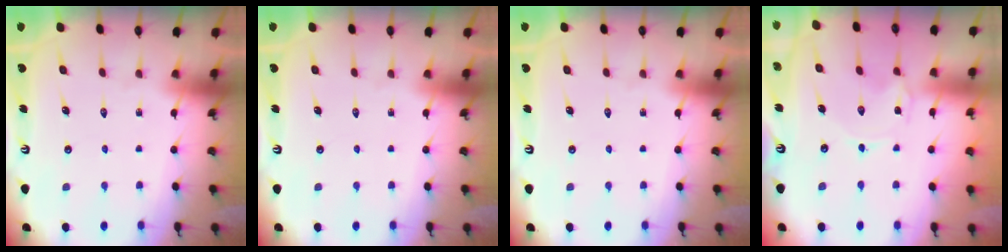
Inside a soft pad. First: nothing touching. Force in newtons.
{"total": 0.0}
{"total": 0.0}
{"total": 0.0}